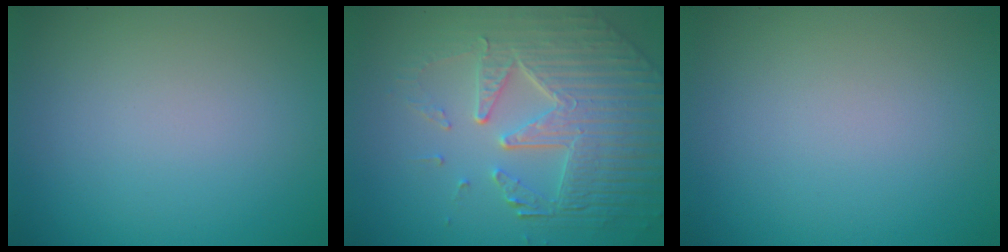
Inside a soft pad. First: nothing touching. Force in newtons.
{"total": 7.9, "press": 5.6, "slide": 5.5}
{"total": 0.0}